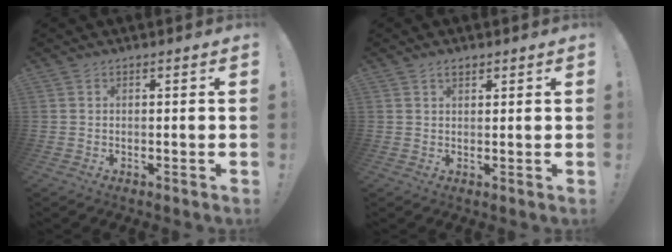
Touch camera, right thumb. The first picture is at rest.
{"total": 1.7, "force": [1.2, 0.8, 0.8], "torque": [-0.016, 0.000, 0.023]}